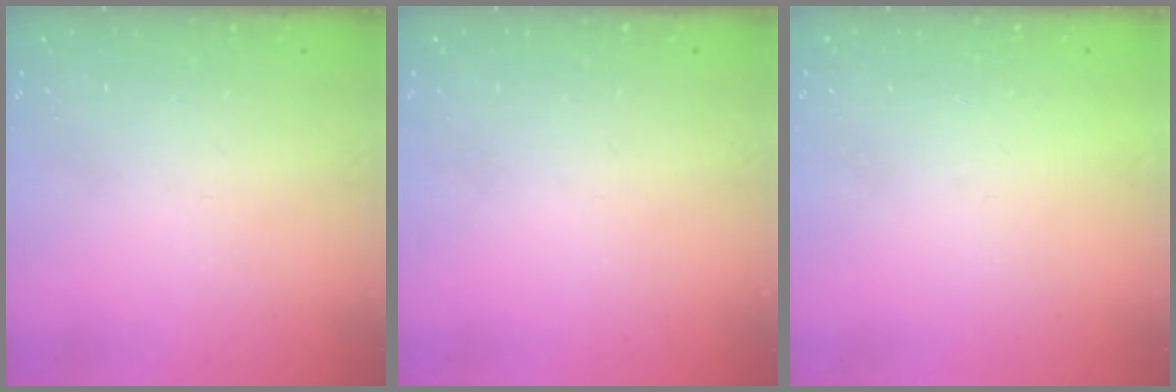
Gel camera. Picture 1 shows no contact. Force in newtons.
{"total": 0.0}
{"total": 1.5, "press": 1.5, "slide": 0.1}